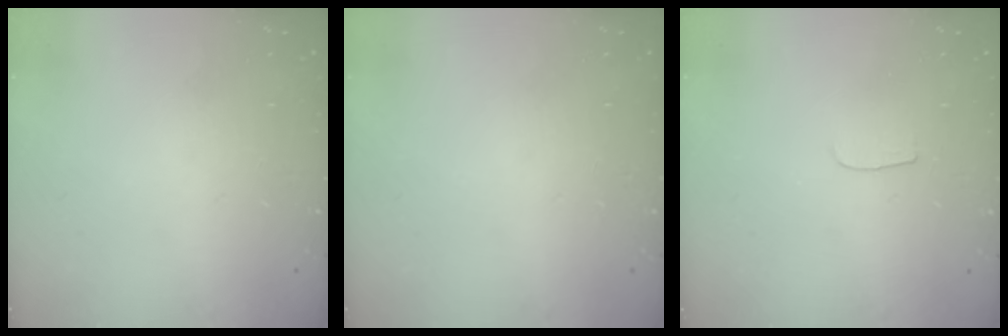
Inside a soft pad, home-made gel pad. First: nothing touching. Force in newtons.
{"total": 0.0}
{"total": 3.0, "press": 3.0, "slide": 0.4}